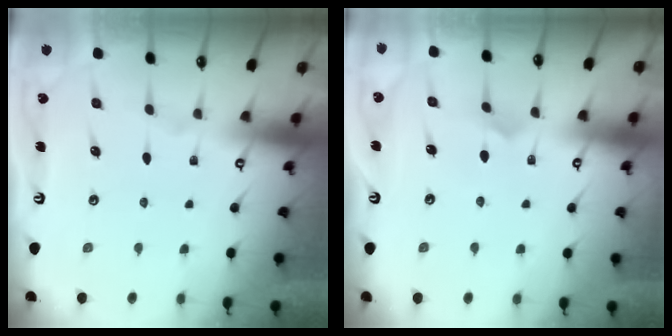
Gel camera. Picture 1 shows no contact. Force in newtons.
{"total": 3.6, "press": 3.6, "slide": 0.3}